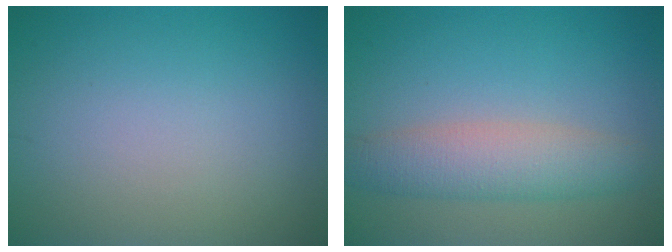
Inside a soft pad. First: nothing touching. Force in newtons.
{"total": 4.3, "press": 4.3, "slide": 0.1}